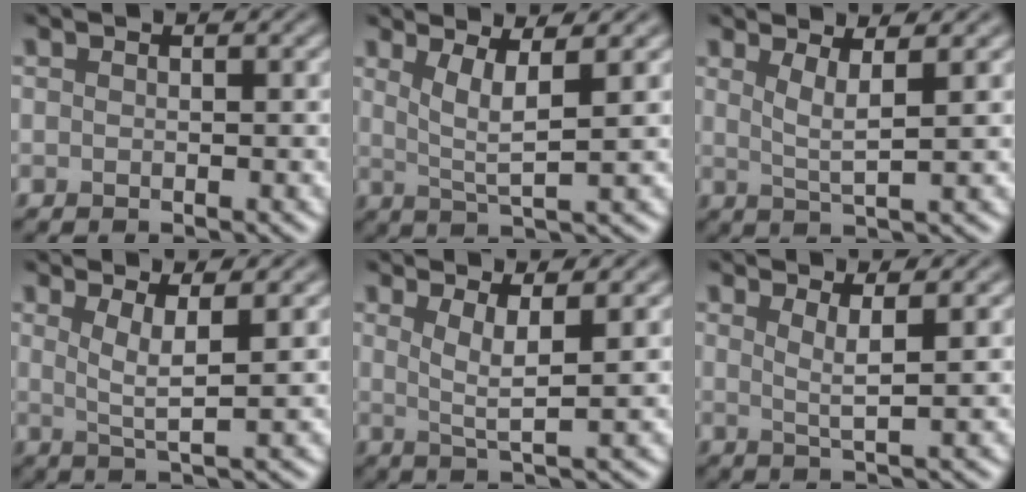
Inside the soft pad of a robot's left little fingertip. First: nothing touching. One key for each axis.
{"total": 3.8, "fx": 1.4, "fy": 0.7, "fz": 3.4, "tx": -0.066, "ty": -0.006, "tz": 0.029}
{"total": 2.7, "fx": 1.2, "fy": 0.5, "fz": 2.4, "tx": -0.038, "ty": -0.006, "tz": 0.024}
{"total": 3.2, "fx": 1.2, "fy": 0.6, "fz": 3.0, "tx": -0.050, "ty": -0.007, "tz": 0.023}
{"total": 3.2, "fx": 1.2, "fy": 0.6, "fz": 2.9, "tx": -0.050, "ty": -0.007, "tz": 0.024}
{"total": 2.4, "fx": 1.1, "fy": 0.4, "fz": 2.1, "tx": -0.036, "ty": -0.004, "tz": 0.017}